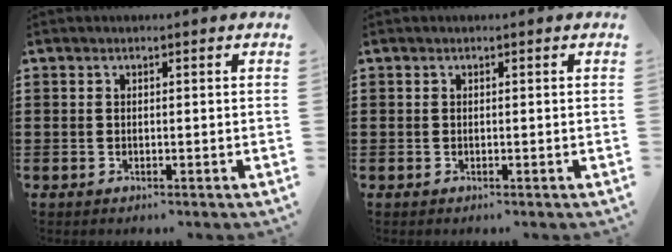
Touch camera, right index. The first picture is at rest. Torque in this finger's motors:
{"motor_torque": [0.00, 0.00, 0.00, 0.00]}